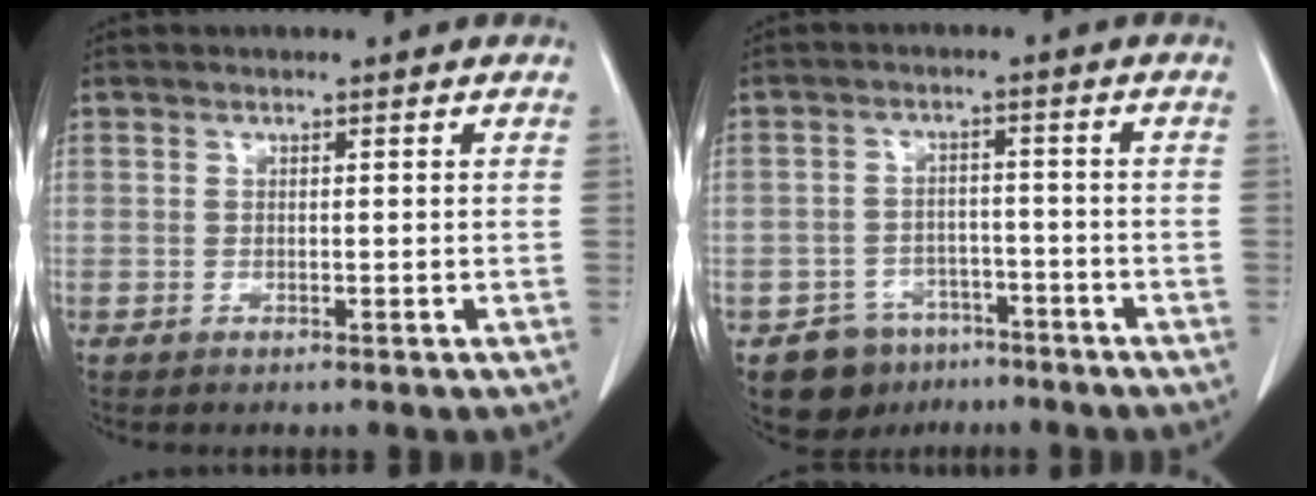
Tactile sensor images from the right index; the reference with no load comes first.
{"total": 6.7, "force": [-4.4, 5.0, 0.9], "torque": [-0.004, 0.012, -0.061]}